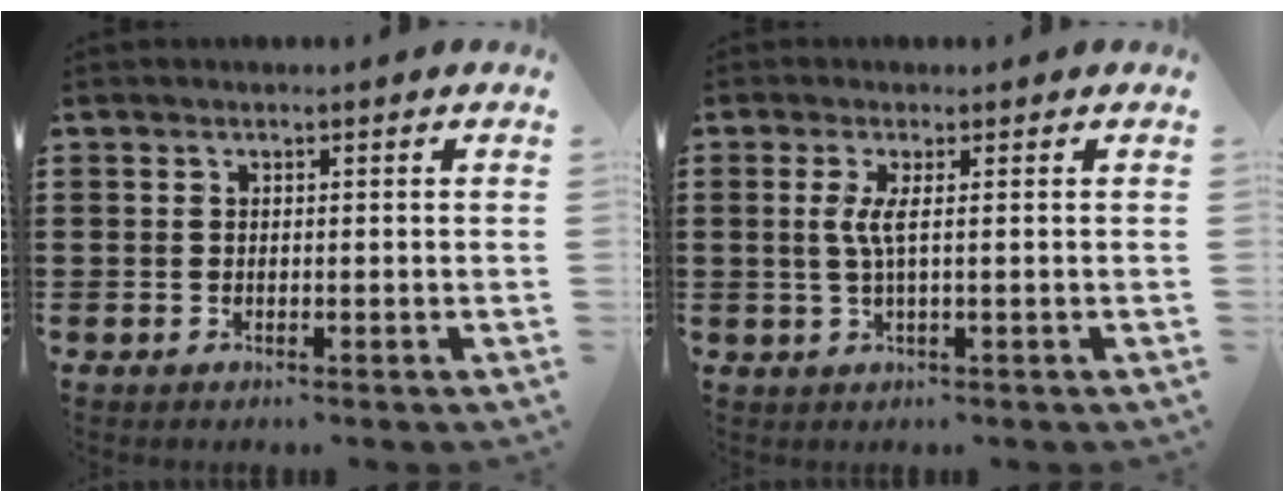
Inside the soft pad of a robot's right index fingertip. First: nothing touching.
{"total": 3.0, "force": [0.3, -0.1, 3.0], "torque": [-0.066, -0.009, 0.000]}